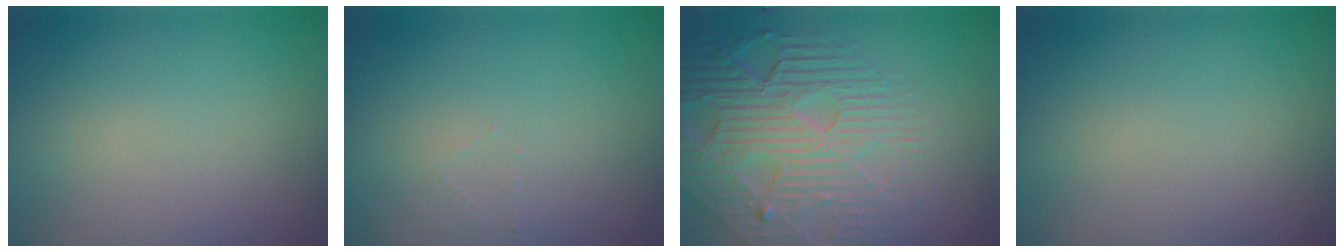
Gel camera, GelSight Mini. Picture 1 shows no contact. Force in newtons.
{"total": 1.0, "press": 1.0, "slide": 0.2}
{"total": 8.6, "press": 5.8, "slide": 6.4}
{"total": 0.0}